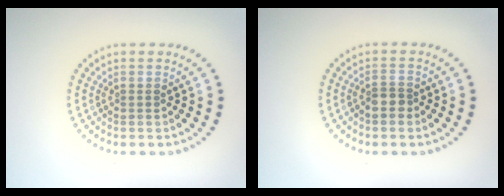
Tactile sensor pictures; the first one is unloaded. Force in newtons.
{"total": 1.7, "press": 1.5, "slide": 0.8}